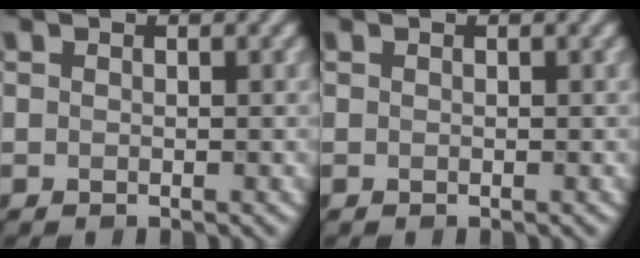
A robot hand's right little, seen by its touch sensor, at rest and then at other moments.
{"total": 0.0}